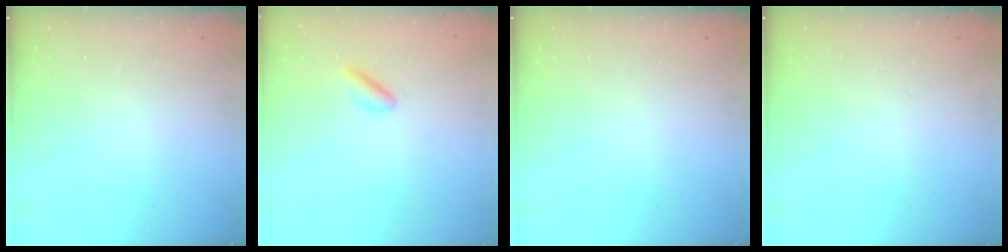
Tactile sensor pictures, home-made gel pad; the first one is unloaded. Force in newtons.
{"total": 3.2, "press": 3.0, "slide": 1.1}
{"total": 0.0}
{"total": 0.0}